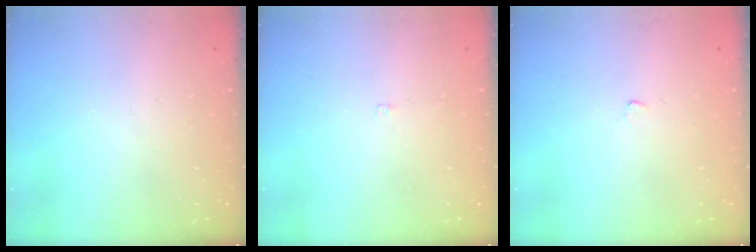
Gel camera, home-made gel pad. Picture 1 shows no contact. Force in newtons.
{"total": 1.3, "press": 1.3, "slide": 0.2}
{"total": 2.9, "press": 2.9, "slide": 0.4}